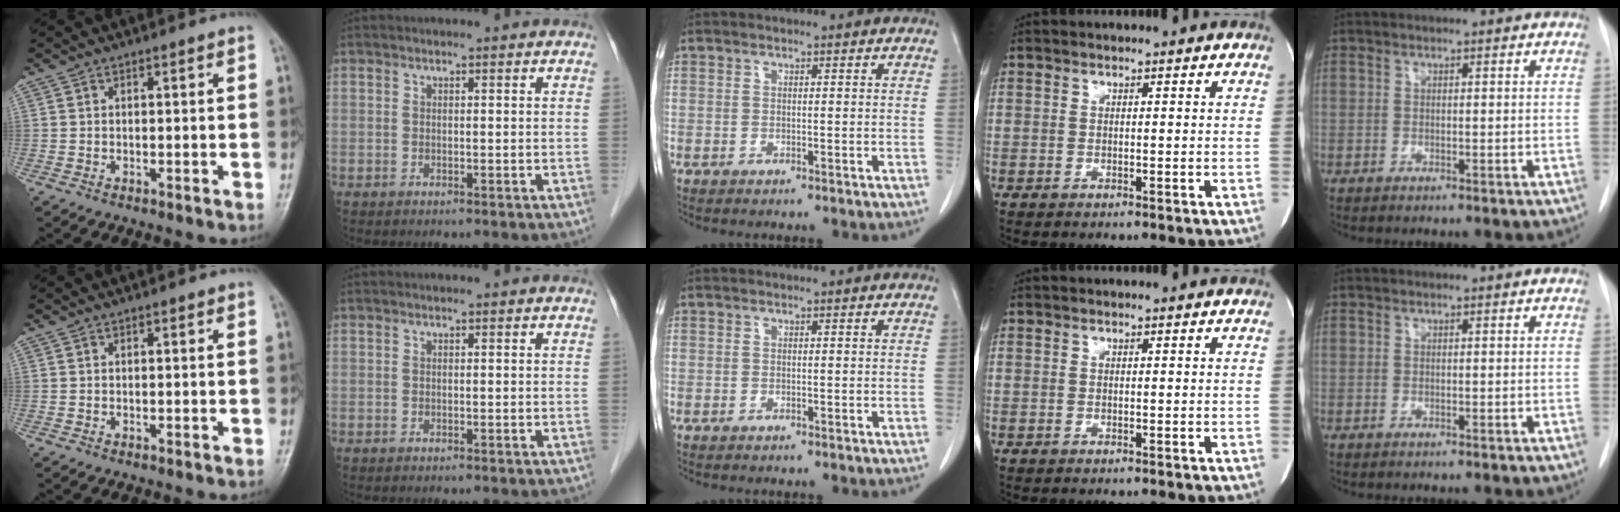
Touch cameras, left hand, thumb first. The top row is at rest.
{}